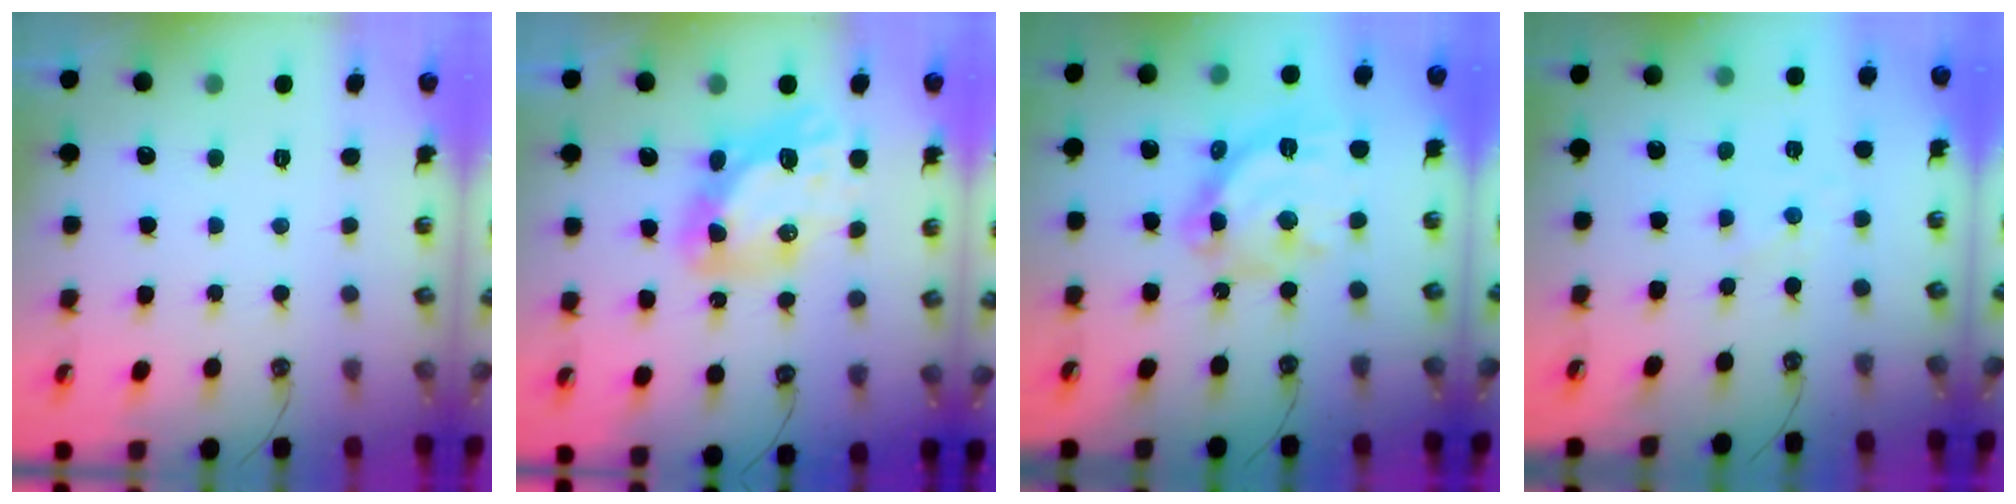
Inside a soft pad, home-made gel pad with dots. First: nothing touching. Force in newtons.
{"total": 13.9, "press": 13.8, "slide": 1.5}
{"total": 17.6, "press": 17.6, "slide": 1.6}
{"total": 1.4, "press": 1.3, "slide": 0.4}